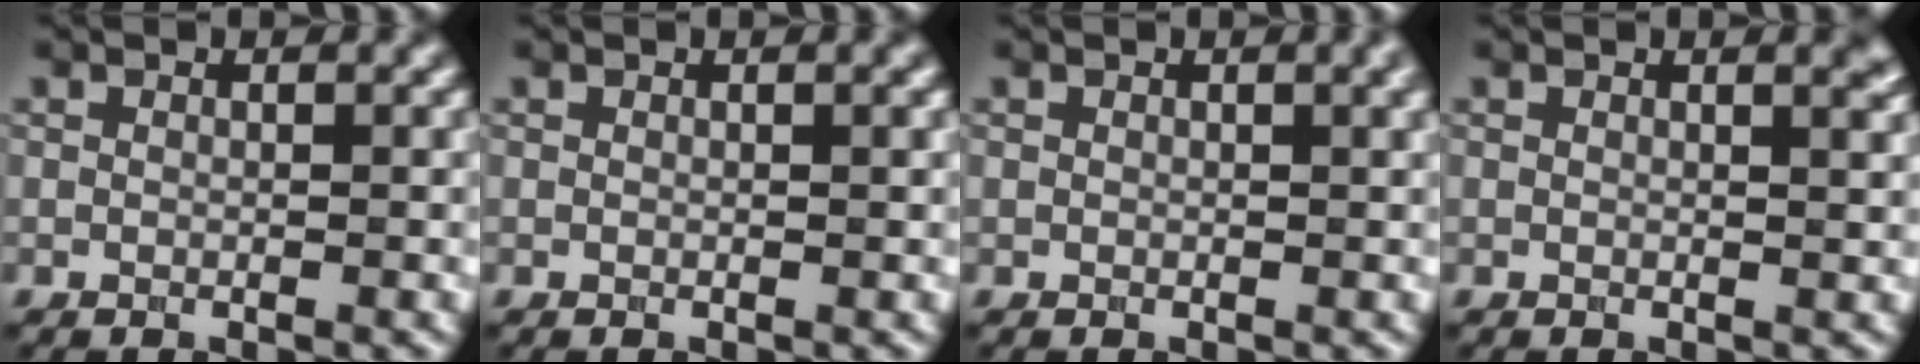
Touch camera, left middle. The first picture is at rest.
{"total": 0.8, "force": [0.3, 0.2, 0.7], "torque": [-0.005, 0.005, 0.001]}
{"total": 1.3, "force": [0.7, 0.3, 1.1], "torque": [-0.014, 0.003, 0.011]}
{"total": 1.8, "force": [1.0, 0.6, 1.4], "torque": [-0.007, 0.002, 0.009]}